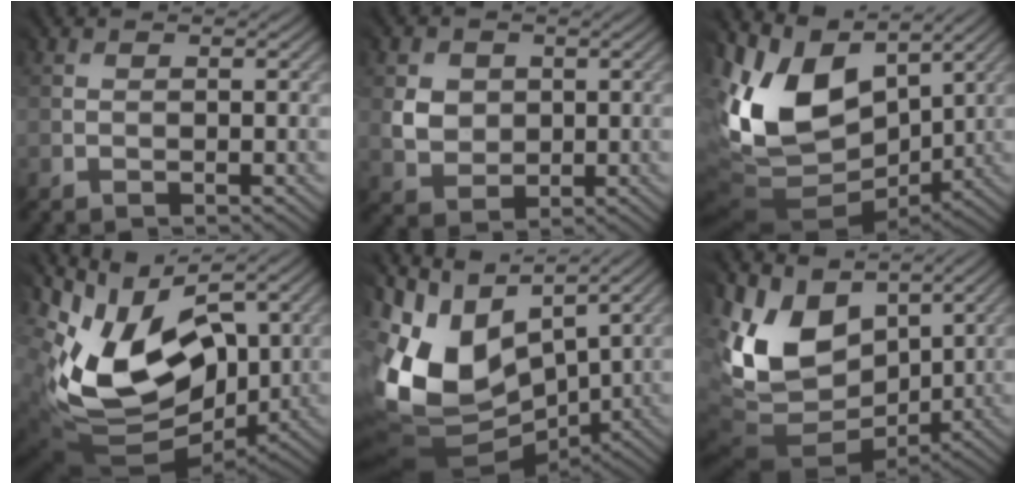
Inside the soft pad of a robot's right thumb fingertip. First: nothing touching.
{"total": 3.1, "force": [1.2, 2.8, -0.6], "torque": [-0.004, 0.001, 0.018]}
{"total": 13.0, "force": [4.0, 9.0, 8.5], "torque": [-0.204, 0.014, 0.079]}
{"total": 14.4, "force": [3.3, 9.7, 10.0], "torque": [-0.213, -0.008, 0.074]}
{"total": 12.9, "force": [3.2, 8.8, 8.9], "torque": [-0.232, 0.012, 0.059]}
{"total": 13.8, "force": [4.0, 10.6, 8.0], "torque": [-0.210, -0.001, 0.086]}